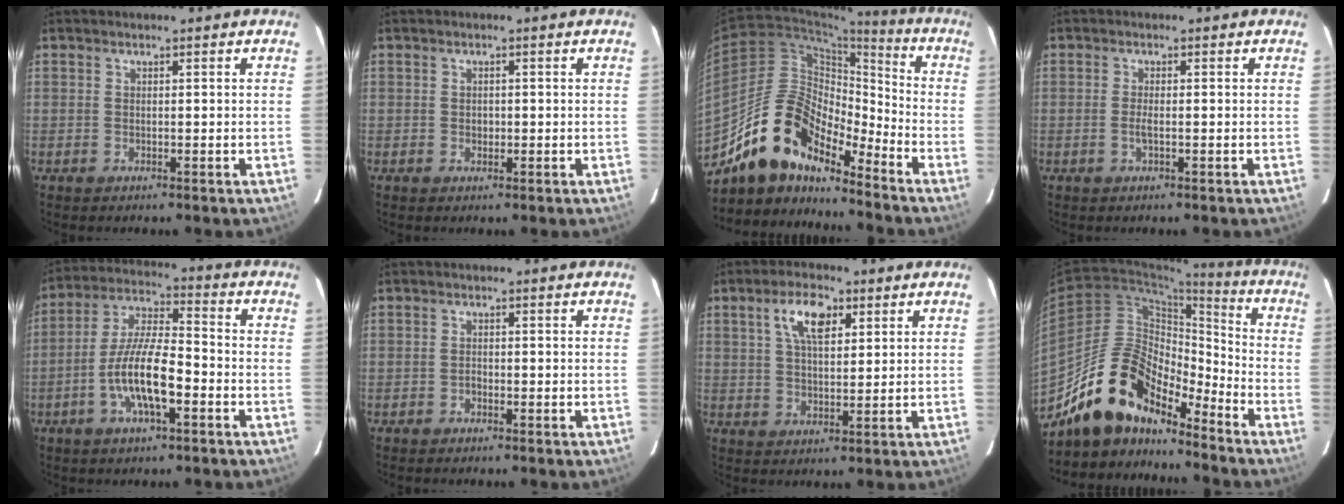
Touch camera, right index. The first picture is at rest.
{"total": 1.2, "force": [-0.2, 1.0, 0.5], "torque": [-0.008, 0.002, -0.002]}
{"total": 15.1, "force": [-12.4, 5.7, 6.4], "torque": [-0.115, 0.021, -0.234]}
{"total": 1.7, "force": [-0.5, 0.2, 1.6], "torque": [-0.033, -0.001, -0.010]}
{"total": 12.1, "force": [-4.5, 3.3, 10.7], "torque": [-0.219, 0.000, -0.086]}
{"total": 0.8, "force": [-0.6, 0.5, 0.3], "torque": [-0.005, 0.002, -0.011]}
{"total": 7.3, "force": [3.4, 3.2, 5.6], "torque": [-0.102, 0.015, 0.060]}
{"total": 15.9, "force": [-13.4, 5.9, 6.3], "torque": [-0.121, 0.023, -0.245]}